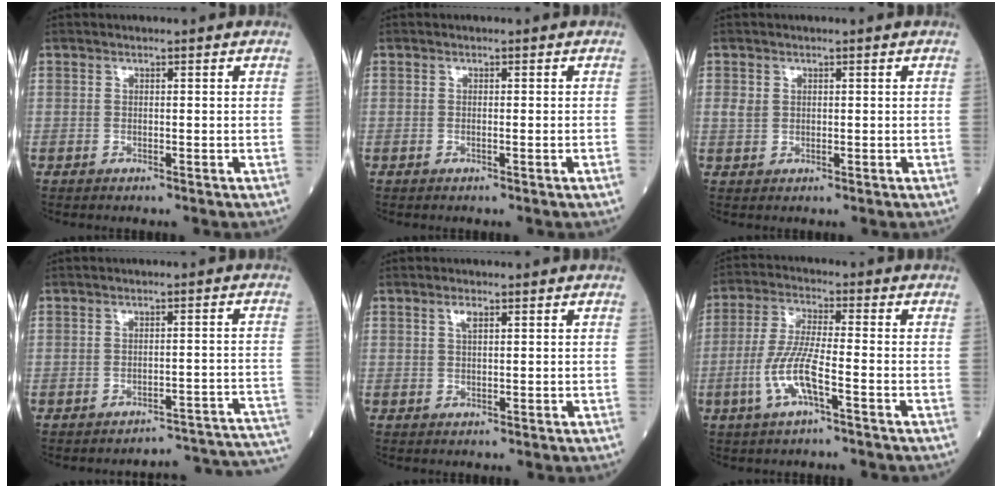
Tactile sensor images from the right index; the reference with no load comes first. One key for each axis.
{"total": 0.6, "fx": -0.3, "fy": -0.2, "fz": 0.5, "tx": -0.007, "ty": 0.000, "tz": -0.005}
{"total": 1.6, "fx": 0.5, "fy": 1.4, "fz": 0.8, "tx": -0.020, "ty": 0.009, "tz": 0.012}
{"total": 13.8, "fx": -13.8, "fy": -0.2, "fz": 0.7, "tx": 0.030, "ty": 0.021, "tz": -0.151}
{"total": 1.4, "fx": 0.7, "fy": 0.3, "fz": 1.1, "tx": -0.023, "ty": 0.002, "tz": 0.013}
{"total": 7.6, "fx": -2.9, "fy": 0.7, "fz": 7.0, "tx": -0.150, "ty": 0.001, "tz": -0.059}